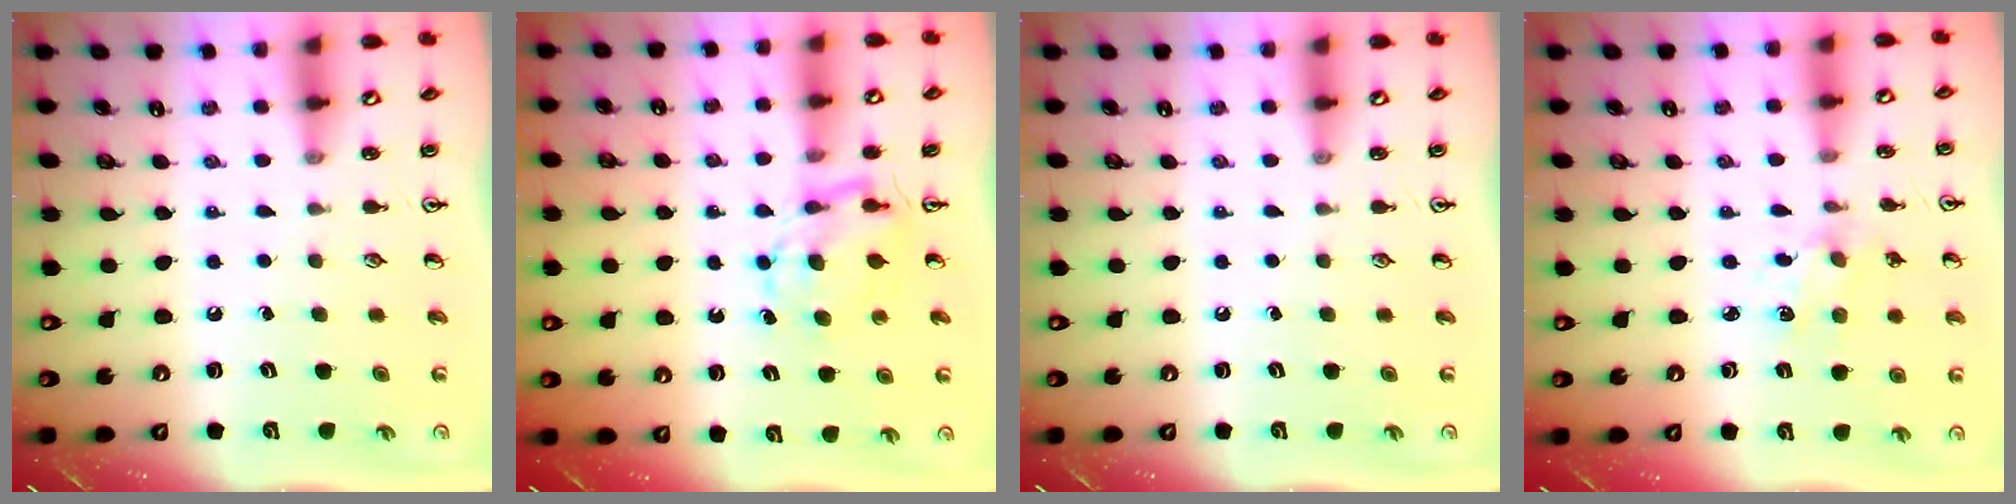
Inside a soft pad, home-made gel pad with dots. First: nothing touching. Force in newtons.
{"total": 6.3, "press": 6.3, "slide": 0.6}
{"total": 0.0}
{"total": 2.3, "press": 2.3, "slide": 0.5}